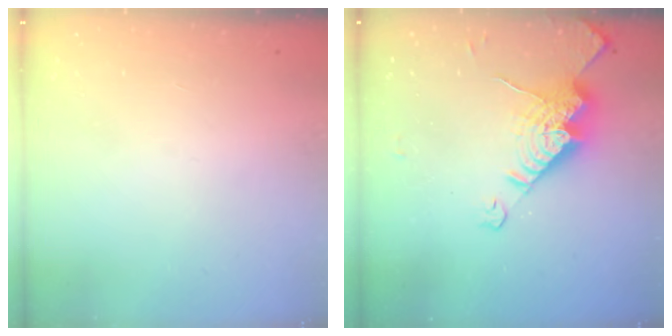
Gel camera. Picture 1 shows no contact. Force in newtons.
{"total": 14.6, "press": 14.5, "slide": 1.3}